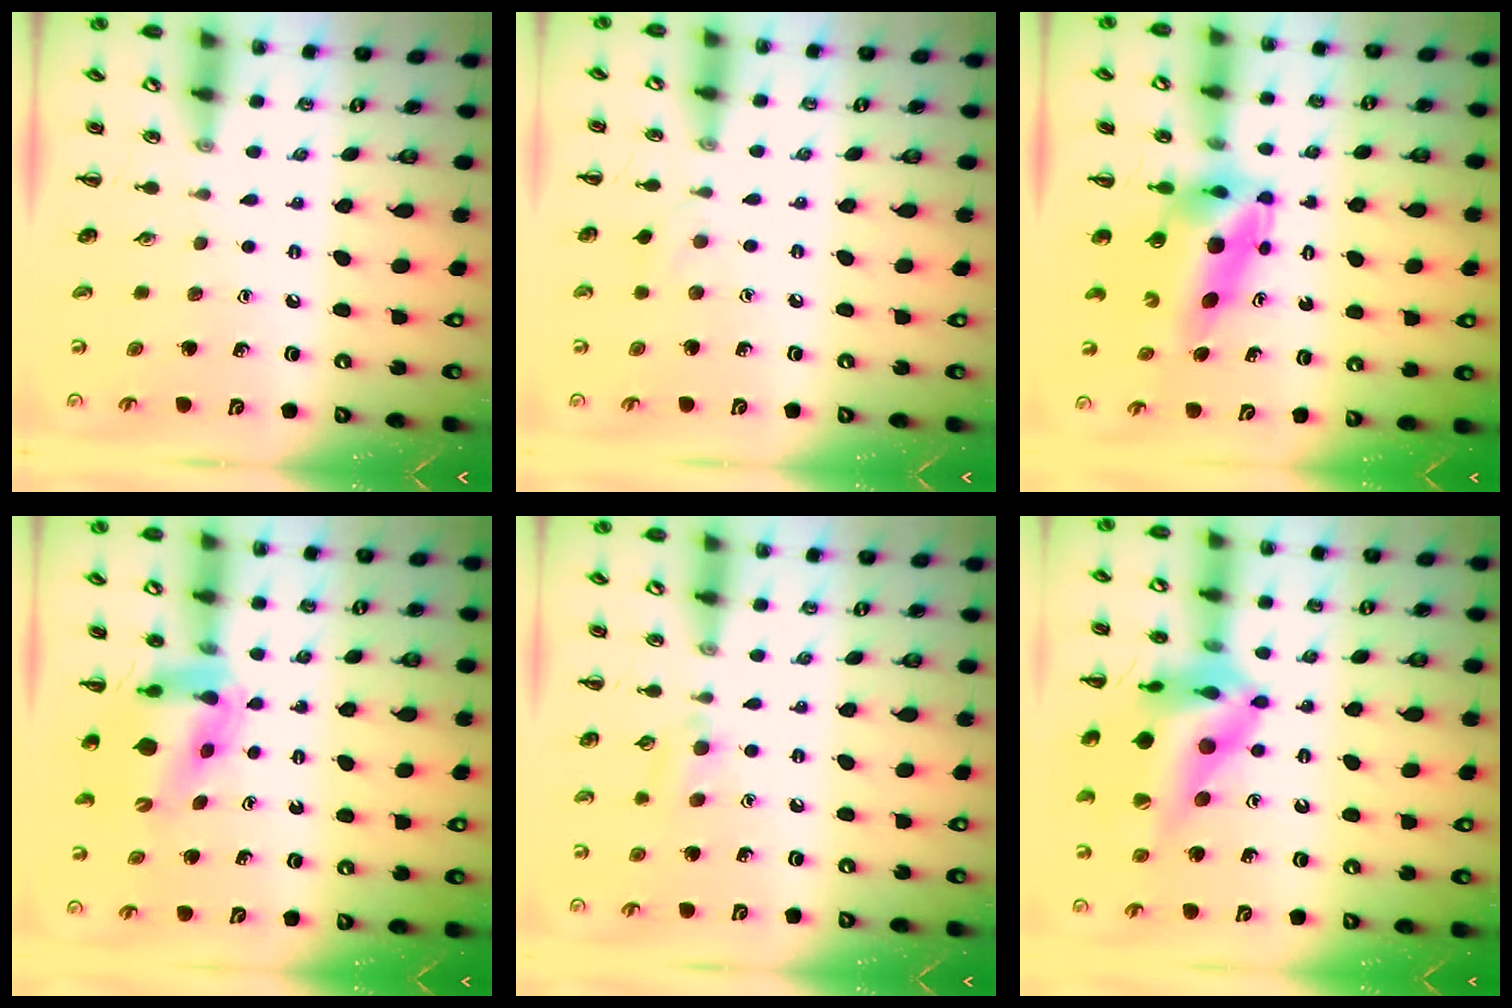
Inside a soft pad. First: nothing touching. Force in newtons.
{"total": 2.7, "press": 2.5, "slide": 1.2}
{"total": 8.3, "press": 7.9, "slide": 2.4}
{"total": 10.5, "press": 9.9, "slide": 3.4}
{"total": 6.0, "press": 5.8, "slide": 1.8}
{"total": 20.1, "press": 19.6, "slide": 4.5}